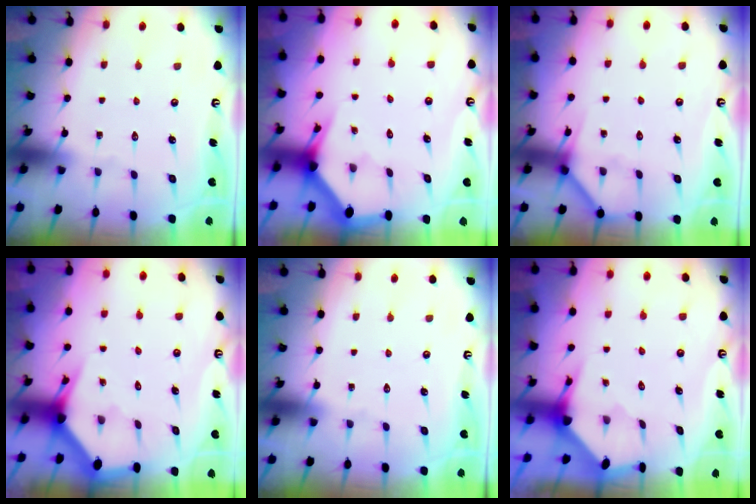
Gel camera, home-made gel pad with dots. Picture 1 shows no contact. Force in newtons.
{"total": 3.0, "press": 3.0, "slide": 0.0}
{"total": 5.3, "press": 5.3, "slide": 0.5}
{"total": 2.9, "press": 2.9, "slide": 0.2}
{"total": 0.0}
{"total": 3.5, "press": 3.5, "slide": 0.3}